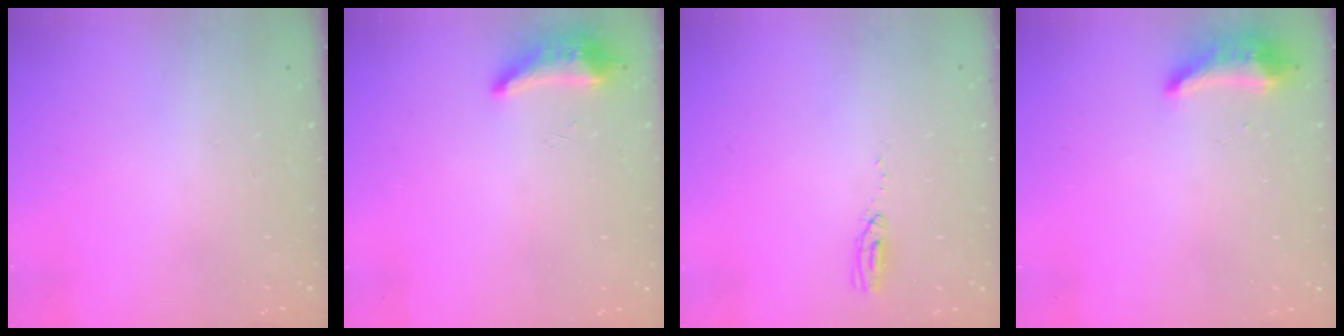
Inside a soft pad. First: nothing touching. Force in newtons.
{"total": 14.6, "press": 9.9, "slide": 10.8}
{"total": 3.6, "press": 3.2, "slide": 1.5}
{"total": 9.1, "press": 9.1, "slide": 0.7}